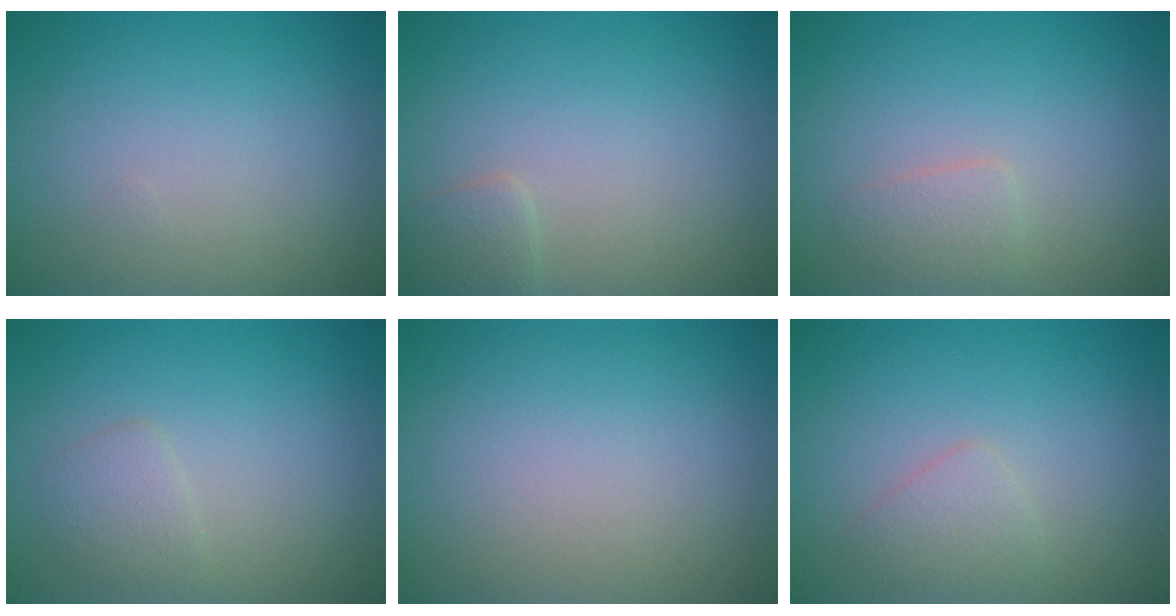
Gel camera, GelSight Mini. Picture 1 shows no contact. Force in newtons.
{"total": 1.3, "press": 1.3, "slide": 0.1}
{"total": 1.4, "press": 1.4, "slide": 0.1}
{"total": 1.5, "press": 1.5, "slide": 0.1}
{"total": 0.0}
{"total": 1.6, "press": 1.6, "slide": 0.1}